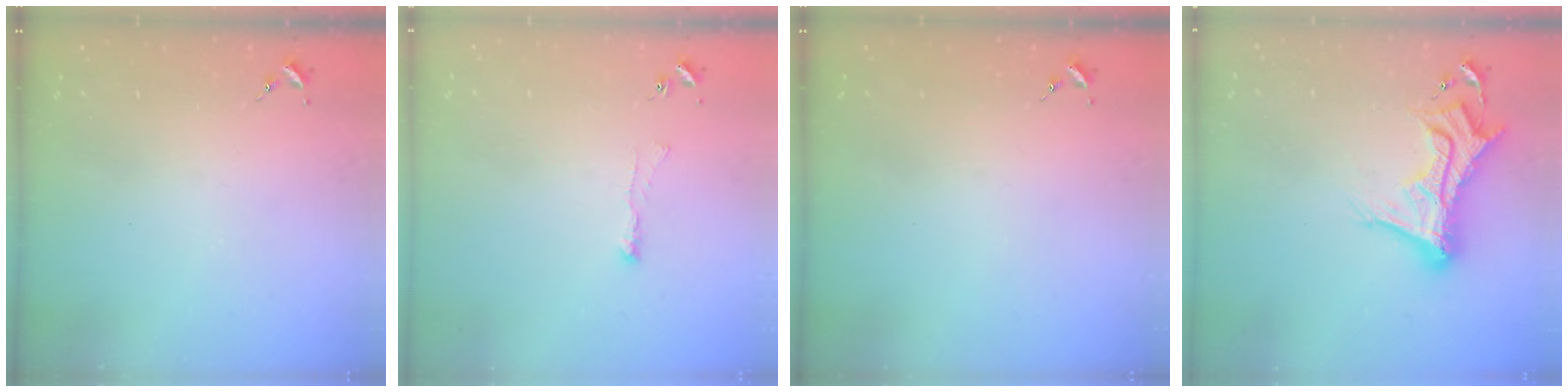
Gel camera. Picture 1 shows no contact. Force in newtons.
{"total": 3.2, "press": 3.2, "slide": 0.5}
{"total": 0.0}
{"total": 15.4, "press": 15.3, "slide": 1.3}